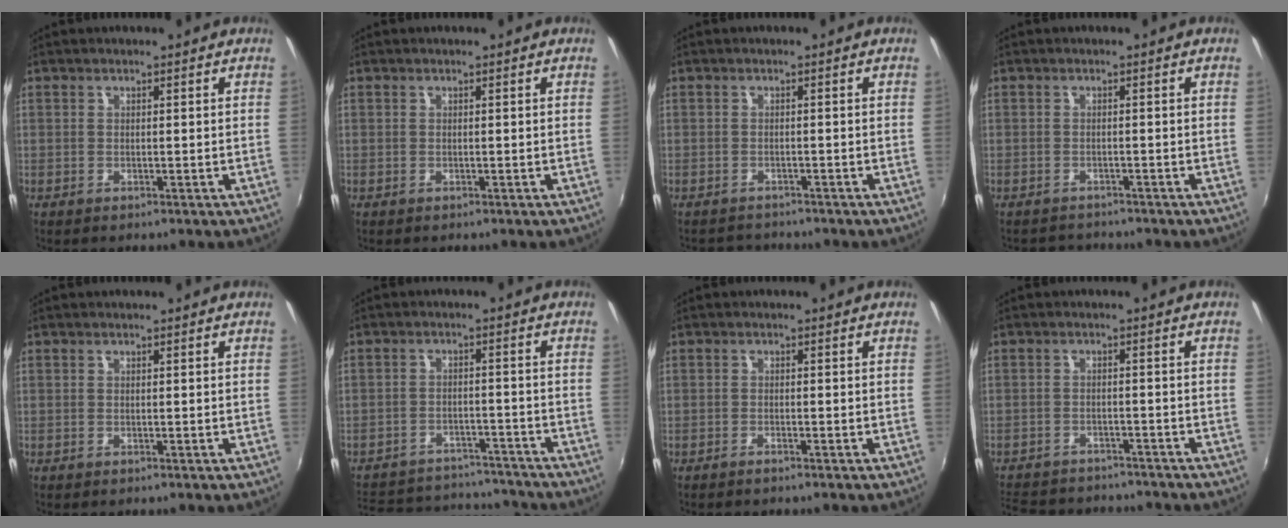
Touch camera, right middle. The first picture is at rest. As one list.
[{"total": 0.0}, {"total": 3.2, "force": [-3.1, 0.8, 0.2], "torque": [-0.013, -0.001, -0.050]}, {"total": 3.2, "force": [-3.0, 0.9, 0.1], "torque": [-0.012, -0.001, -0.050]}, {"total": 0.0}, {"total": 18.9, "force": [-16.0, 7.5, 6.5], "torque": [-0.157, 0.025, -0.205]}, {"total": 1.1, "force": [-1.0, 0.1, 0.5], "torque": [-0.014, -0.001, -0.022]}, {"total": 14.3, "force": [-12.5, 4.8, 4.9], "torque": [-0.124, 0.002, -0.182]}]